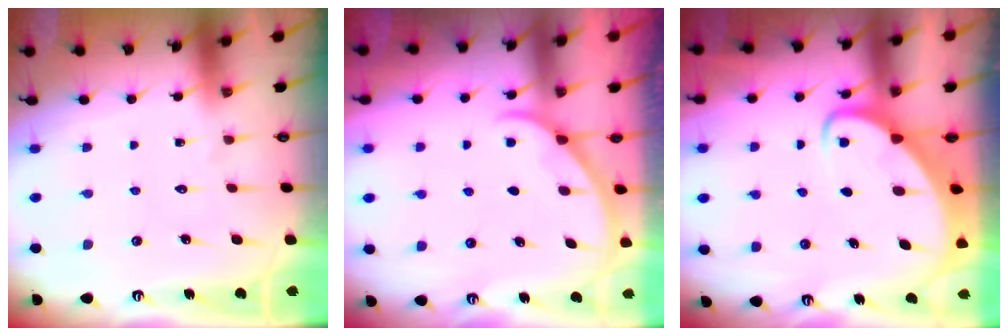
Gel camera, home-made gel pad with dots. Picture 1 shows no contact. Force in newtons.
{"total": 2.0, "press": 2.0, "slide": 0.2}
{"total": 3.9, "press": 3.9, "slide": 0.3}